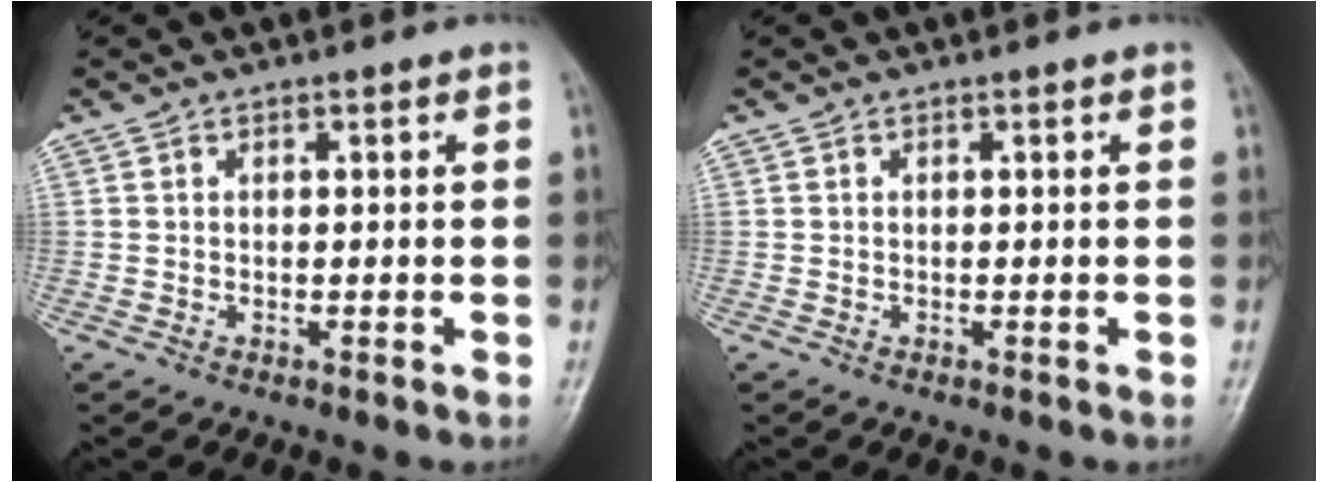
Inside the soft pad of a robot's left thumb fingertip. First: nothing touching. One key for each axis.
{"total": 0.0}